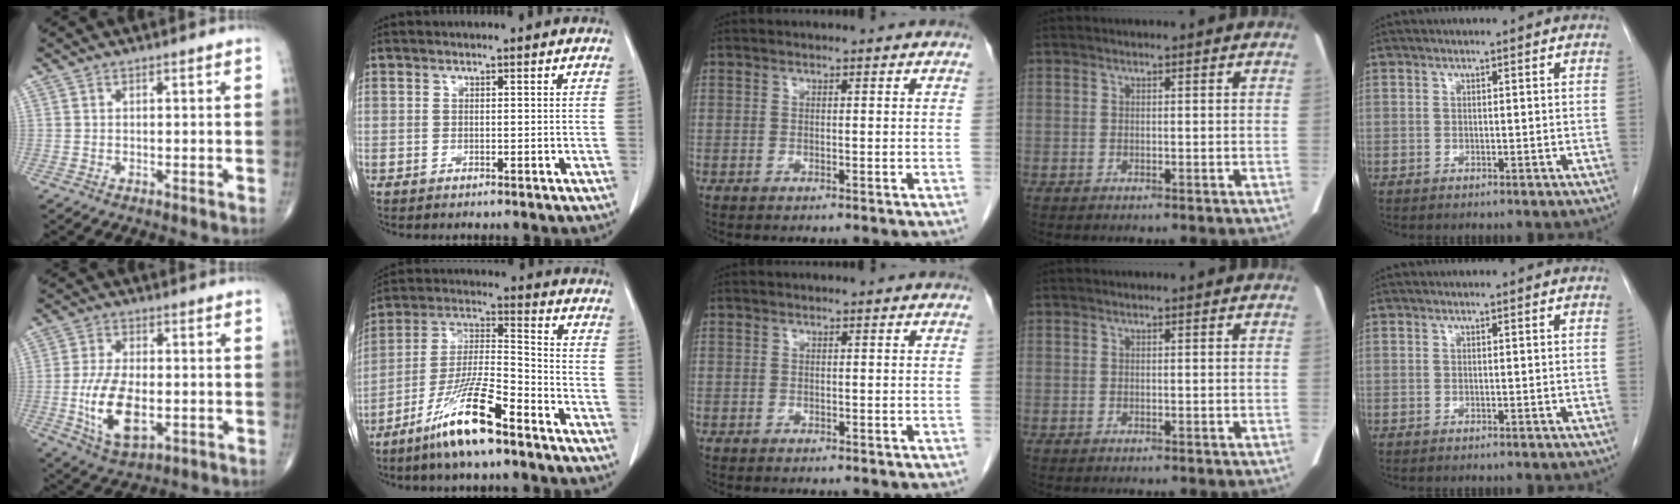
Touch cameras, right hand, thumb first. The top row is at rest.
{"thumb": {"total": 15.0, "force": [-3.0, 8.0, 12.4], "torque": [-0.231, -0.003, -0.041]}, "index": {"total": 13.4, "force": [-8.8, 1.4, 10.0], "torque": [-0.204, -0.018, -0.164]}, "middle": {"total": 0.6, "force": [-0.5, 0.3, 0.1], "torque": [-0.011, 0.001, -0.010]}}